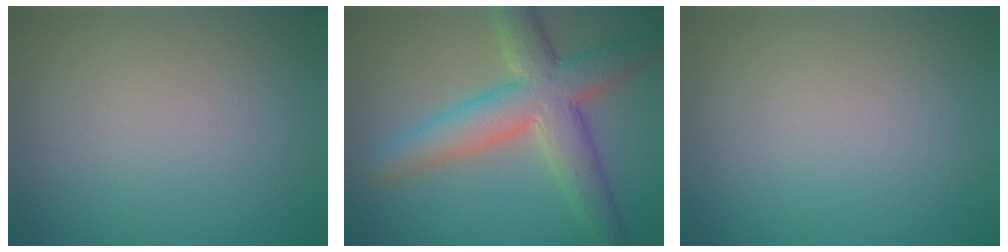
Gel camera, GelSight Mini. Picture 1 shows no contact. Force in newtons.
{"total": 7.3, "press": 7.3, "slide": 0.4}
{"total": 0.0}